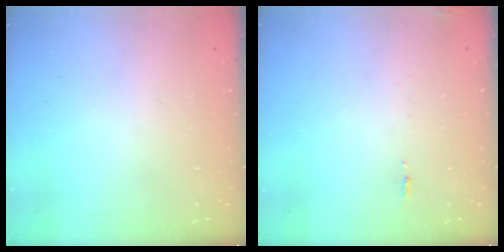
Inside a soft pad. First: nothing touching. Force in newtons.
{"total": 6.6, "press": 6.3, "slide": 1.9}